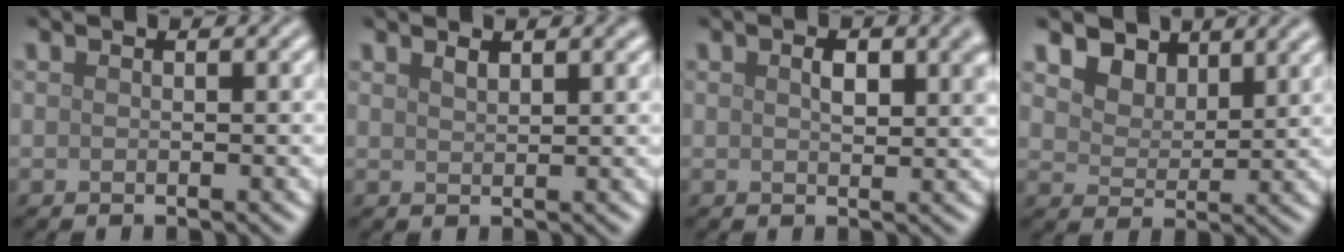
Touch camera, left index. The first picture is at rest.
{"total": 1.5, "force": [1.2, 0.5, 0.8], "torque": [-0.013, 0.003, 0.021]}
{"total": 3.4, "force": [1.1, 1.6, 2.9], "torque": [-0.045, 0.006, 0.016]}
{"total": 4.8, "force": [3.5, 2.7, 1.8], "torque": [-0.053, -0.013, 0.061]}